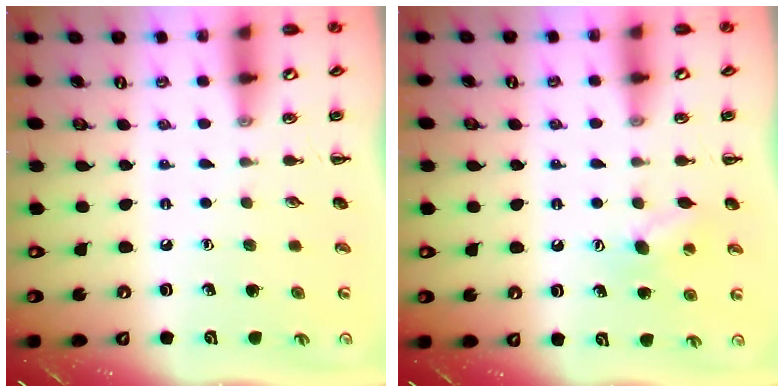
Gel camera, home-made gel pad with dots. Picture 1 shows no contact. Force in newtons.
{"total": 7.2, "press": 7.1, "slide": 1.2}